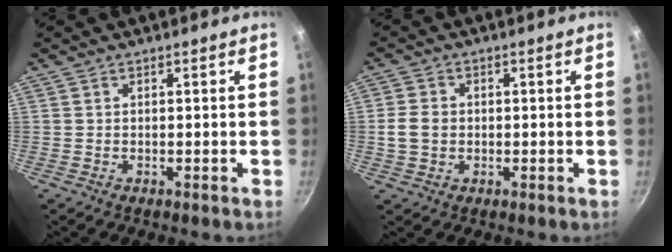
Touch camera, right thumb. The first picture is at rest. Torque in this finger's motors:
{"motor_torque": [-0.55, 0.74, 0.12, -0.03, 0.09]}